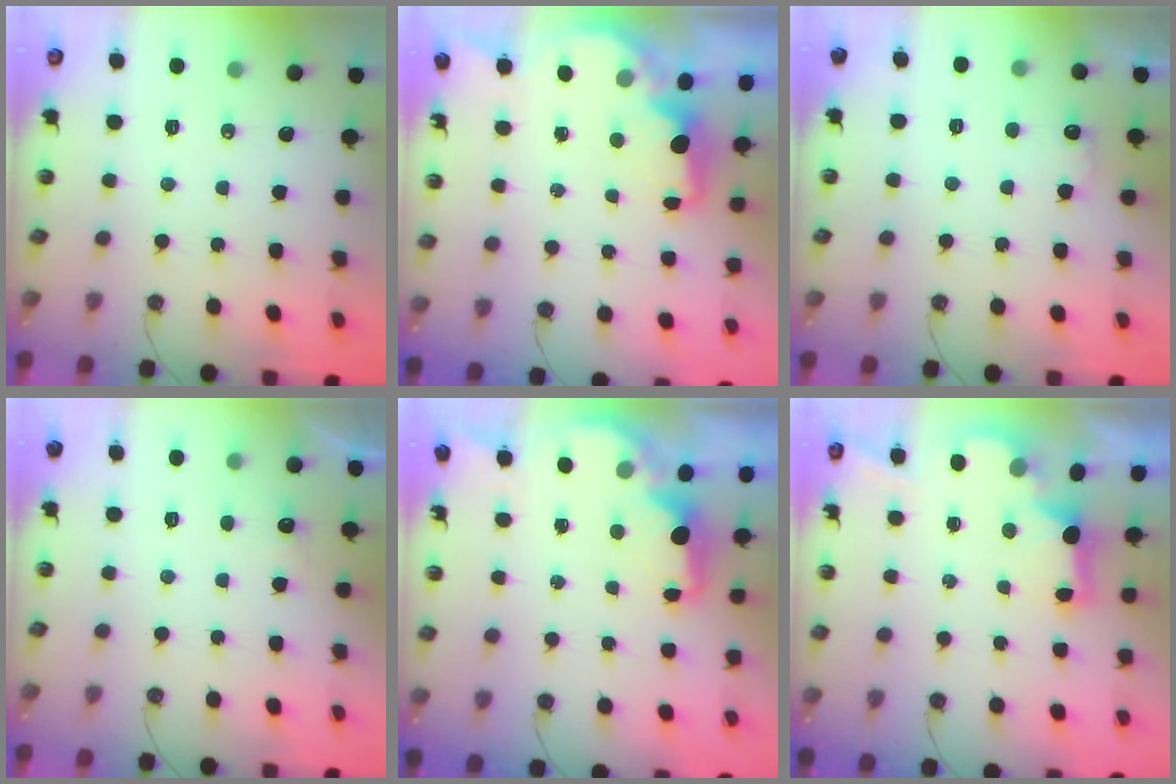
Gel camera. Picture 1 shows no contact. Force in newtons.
{"total": 2.1, "press": 2.0, "slide": 0.6}
{"total": 6.0, "press": 5.9, "slide": 0.5}
{"total": 4.1, "press": 3.9, "slide": 1.1}
{"total": 2.4, "press": 2.3, "slide": 0.8}
{"total": 2.0, "press": 2.0, "slide": 0.5}